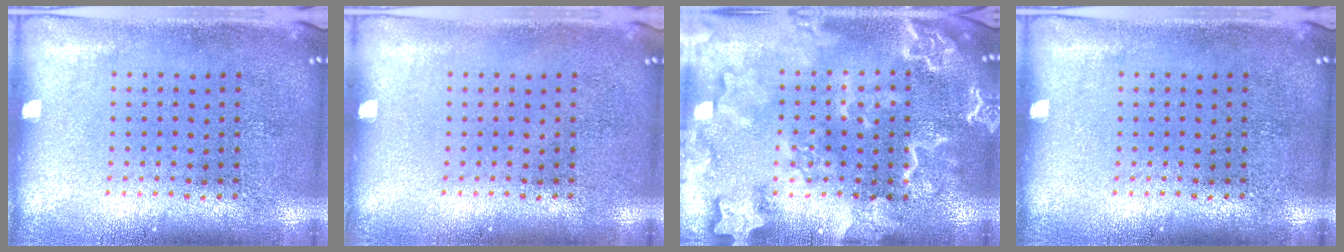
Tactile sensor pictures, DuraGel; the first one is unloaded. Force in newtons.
{"total": 0.0}
{"total": 4.7, "press": 4.7, "slide": 0.6}
{"total": 0.0}